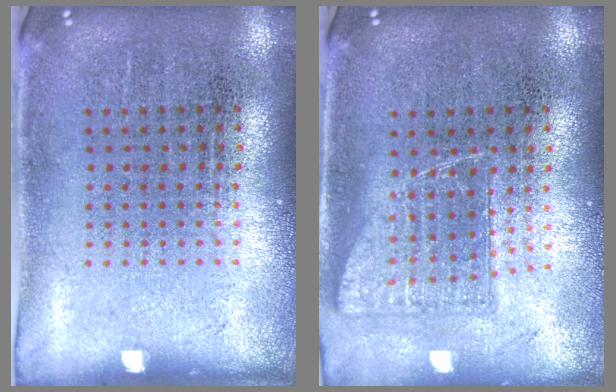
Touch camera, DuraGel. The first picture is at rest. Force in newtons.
{"total": 1.0, "press": 0.9, "slide": 0.5}